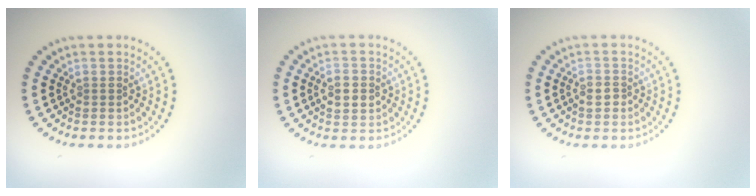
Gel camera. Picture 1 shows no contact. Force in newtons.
{"total": 2.8, "press": 2.8, "slide": 0.0}
{"total": 1.3, "press": 1.2, "slide": 0.5}